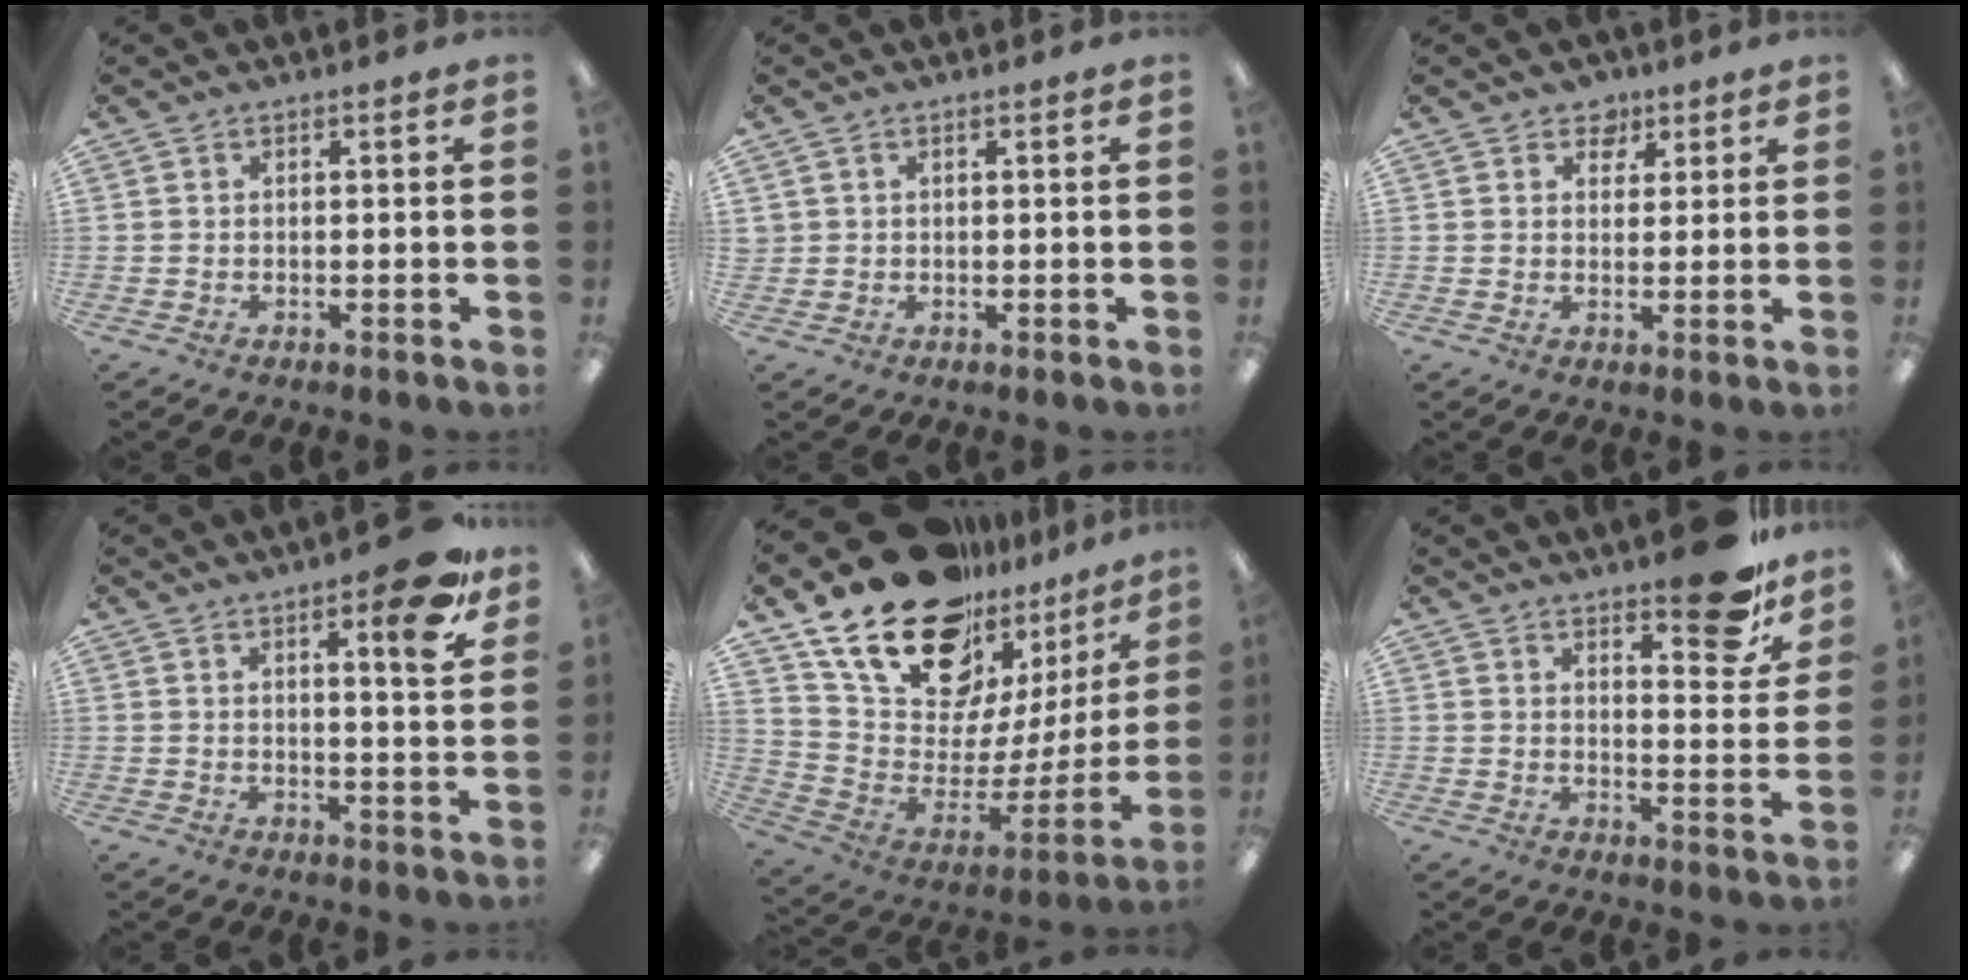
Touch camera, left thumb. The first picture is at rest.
{"total": 1.3, "force": [0.6, 1.1, 0.1], "torque": [-0.003, 0.002, 0.010]}
{"total": 4.6, "force": [3.0, 3.3, 1.1], "torque": [-0.011, -0.010, 0.051]}
{"total": 10.4, "force": [6.3, 2.6, 7.8], "torque": [-0.100, -0.032, 0.097]}
{"total": 26.2, "force": [18.2, 13.5, 13.1], "torque": [-0.227, -0.119, 0.338]}
{"total": 11.9, "force": [8.9, 4.3, 6.6], "torque": [-0.065, -0.063, 0.150]}